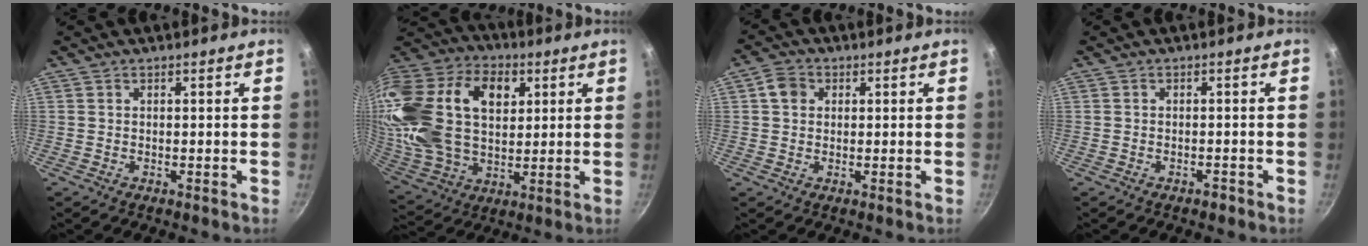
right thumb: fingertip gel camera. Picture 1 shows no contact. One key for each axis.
{"total": 30.0, "fx": 7.7, "fy": 19.6, "fz": 21.4, "tx": -0.433, "ty": 0.013, "tz": 0.132}
{"total": 3.8, "fx": 0.9, "fy": 3.2, "fz": 1.9, "tx": -0.025, "ty": 0.004, "tz": 0.007}
{"total": 1.1, "fx": -0.9, "fy": 0.4, "fz": 0.5, "tx": -0.007, "ty": 0.011, "tz": -0.009}